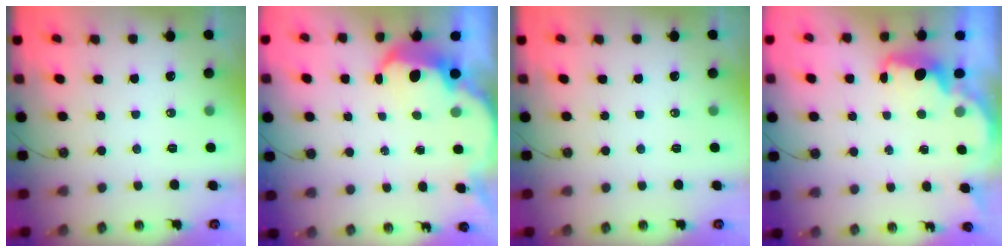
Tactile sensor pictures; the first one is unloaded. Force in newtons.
{"total": 5.2, "press": 5.1, "slide": 0.8}
{"total": 0.0}
{"total": 2.1, "press": 2.0, "slide": 0.7}